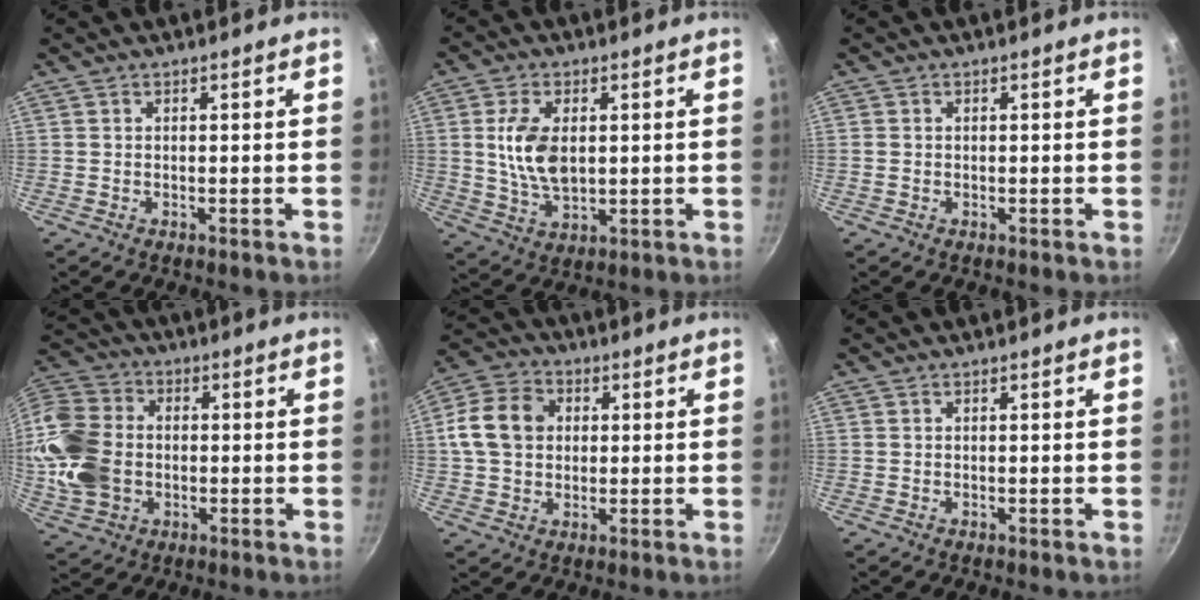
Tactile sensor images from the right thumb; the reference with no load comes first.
{"total": 9.9, "force": [1.4, 5.7, 7.9], "torque": [-0.146, -0.010, 0.029]}
{"total": 0.9, "force": [-0.1, 0.8, 0.4], "torque": [-0.008, 0.003, -0.003]}
{"total": 17.2, "force": [-1.3, 13.4, 10.7], "torque": [-0.211, 0.020, -0.028]}
{"total": 10.9, "force": [1.5, 8.6, 6.4], "torque": [-0.099, 0.014, 0.013]}
{"total": 0.0}